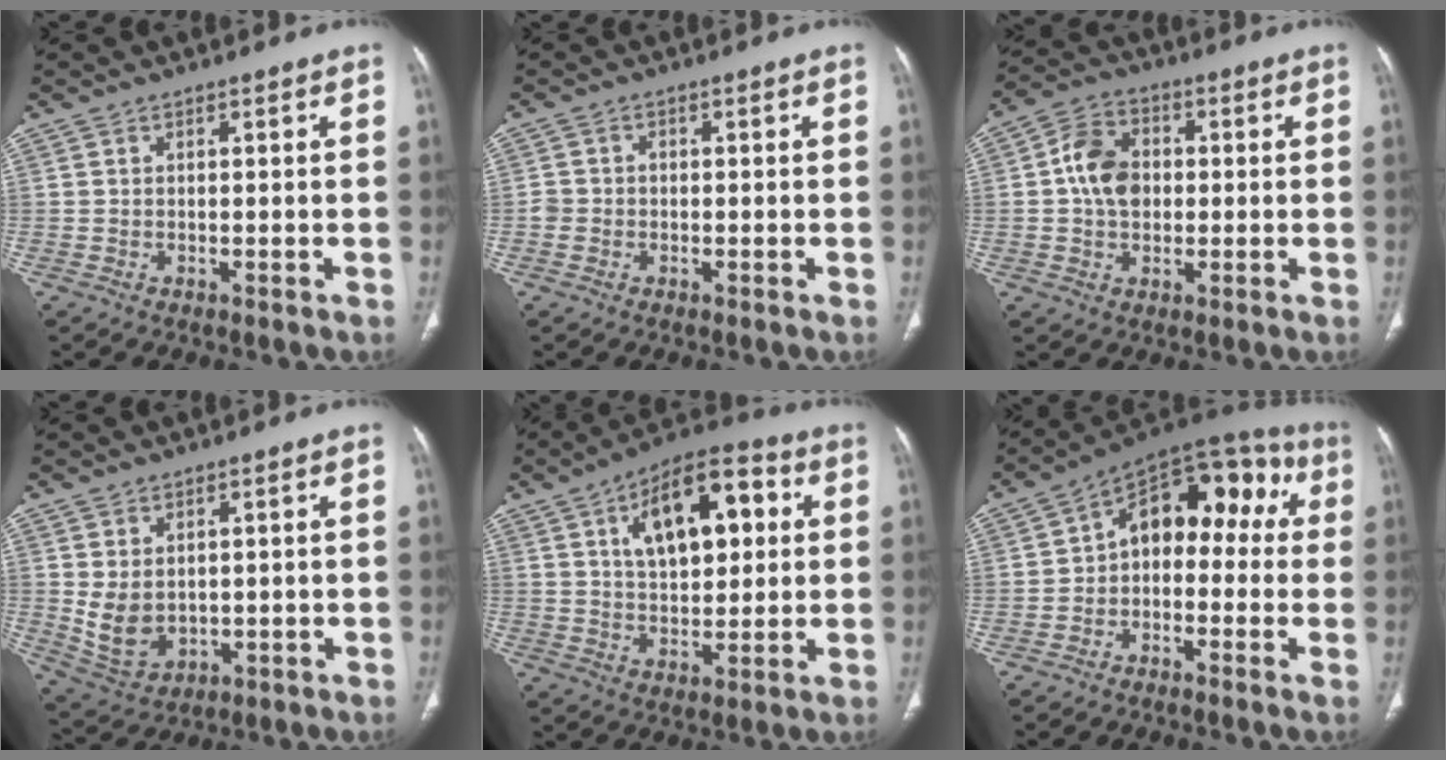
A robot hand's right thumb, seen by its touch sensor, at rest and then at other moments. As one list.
[{"total": 2.1, "force": [-0.6, 1.9, 0.7], "torque": [-0.003, 0.012, -0.015]}, {"total": 10.3, "force": [0.3, 8.0, 6.5], "torque": [-0.090, 0.024, -0.003]}, {"total": 7.3, "force": [0.7, 5.2, 5.0], "torque": [-0.086, -0.012, 0.038]}, {"total": 16.5, "force": [4.8, 8.5, 13.3], "torque": [-0.173, 0.012, 0.074]}, {"total": 15.1, "force": [0.8, 9.7, 11.6], "torque": [-0.108, 0.062, -0.008]}]